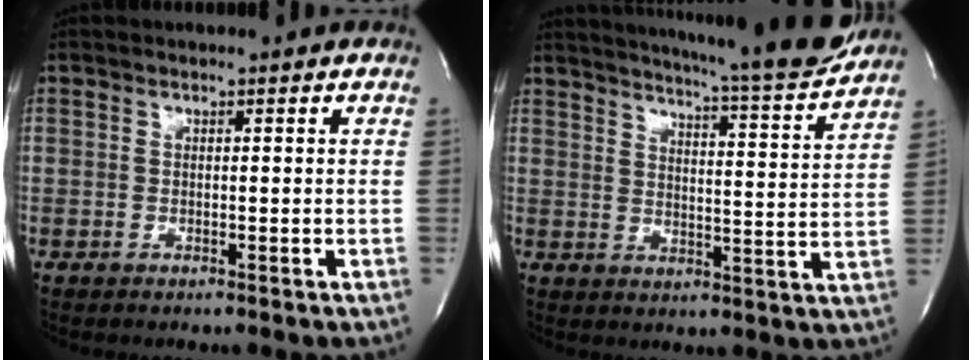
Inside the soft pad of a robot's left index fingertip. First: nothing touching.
{"total": 17.6, "force": [16.2, -0.1, 6.9], "torque": [-0.111, -0.056, 0.204]}